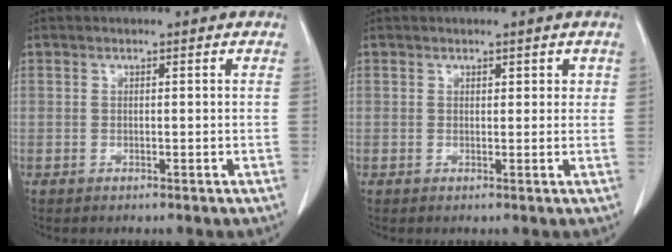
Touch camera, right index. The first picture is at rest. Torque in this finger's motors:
{"motor_torque": [-0.10, -0.12, 0.06, -0.01]}